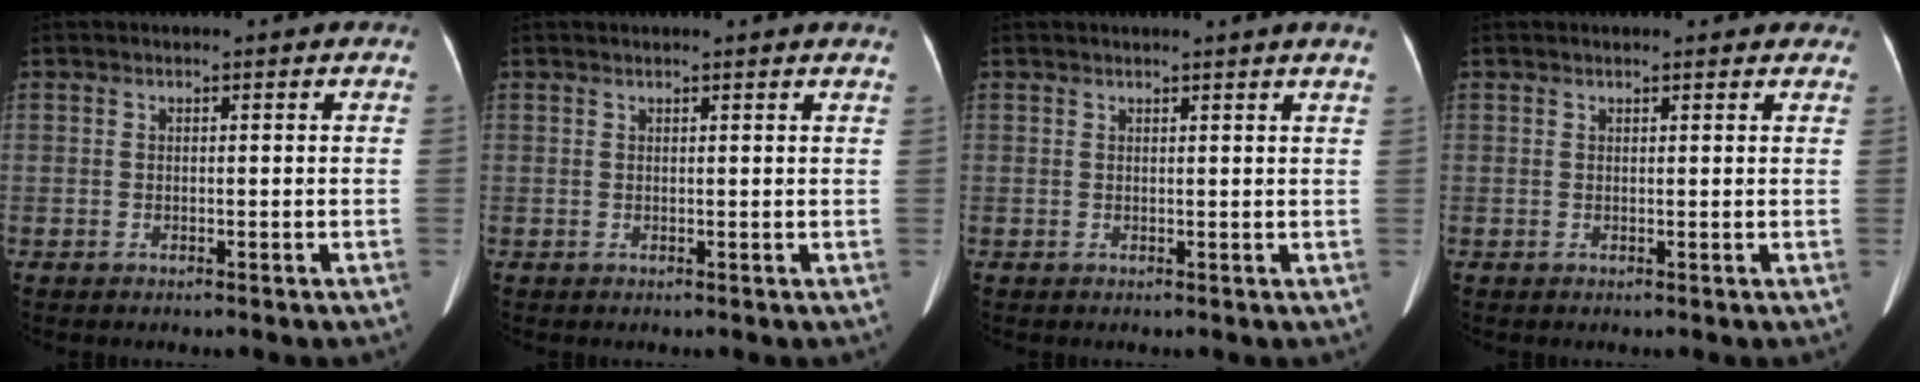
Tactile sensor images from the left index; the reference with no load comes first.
{"total": 2.3, "force": [2.1, -0.5, 0.8], "torque": [-0.020, 0.007, 0.024]}
{"total": 2.5, "force": [2.1, -0.8, 1.1], "torque": [-0.022, -0.006, 0.020]}
{"total": 4.0, "force": [3.5, 1.2, 1.5], "torque": [-0.016, 0.012, 0.029]}